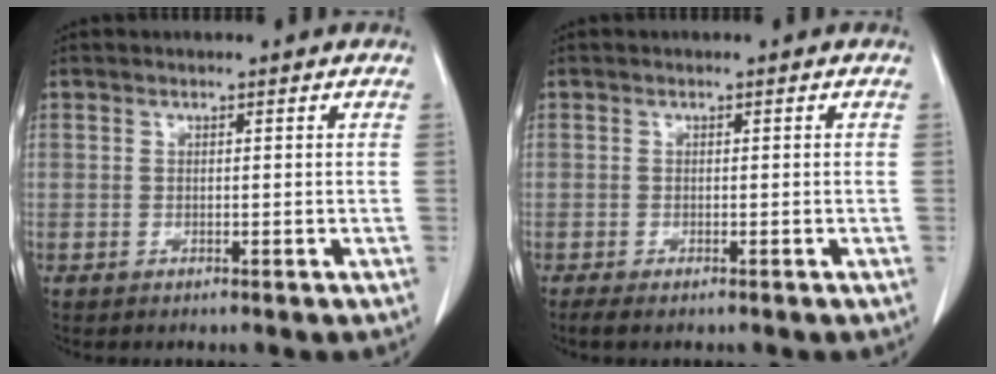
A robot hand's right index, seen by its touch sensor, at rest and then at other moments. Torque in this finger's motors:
{"motor_torque": [-0.01, 0.02, -0.04, 0.01]}